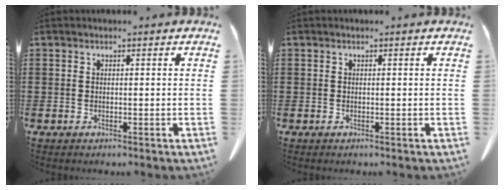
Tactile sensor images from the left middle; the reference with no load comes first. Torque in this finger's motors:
{"motor_torque": [0.00, 0.00, 0.00, 0.00]}